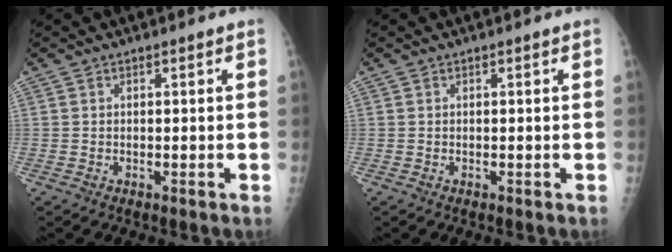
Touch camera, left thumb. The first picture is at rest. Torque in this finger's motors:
{"motor_torque": [0.00, 0.00, -0.01, -0.01, 0.00]}